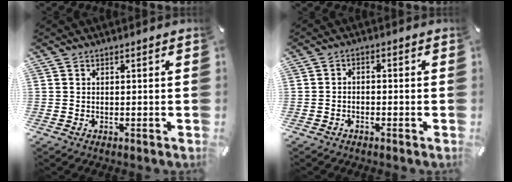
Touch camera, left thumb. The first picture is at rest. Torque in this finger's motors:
{"motor_torque": [-0.21, -0.53, 0.01, 0.13, -0.10]}